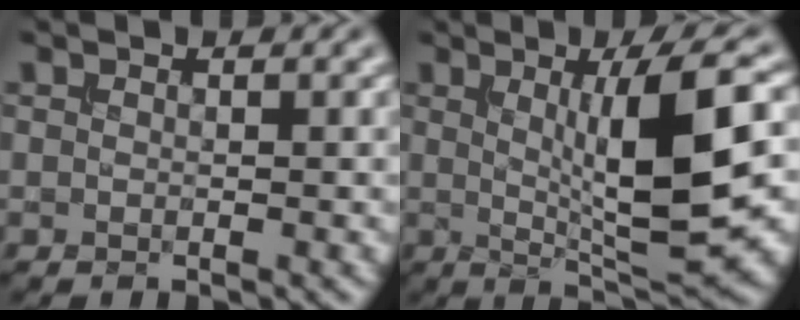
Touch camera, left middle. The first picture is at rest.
{"total": 9.4, "force": [0.9, 1.8, 9.2], "torque": [-0.133, -0.003, 0.024]}